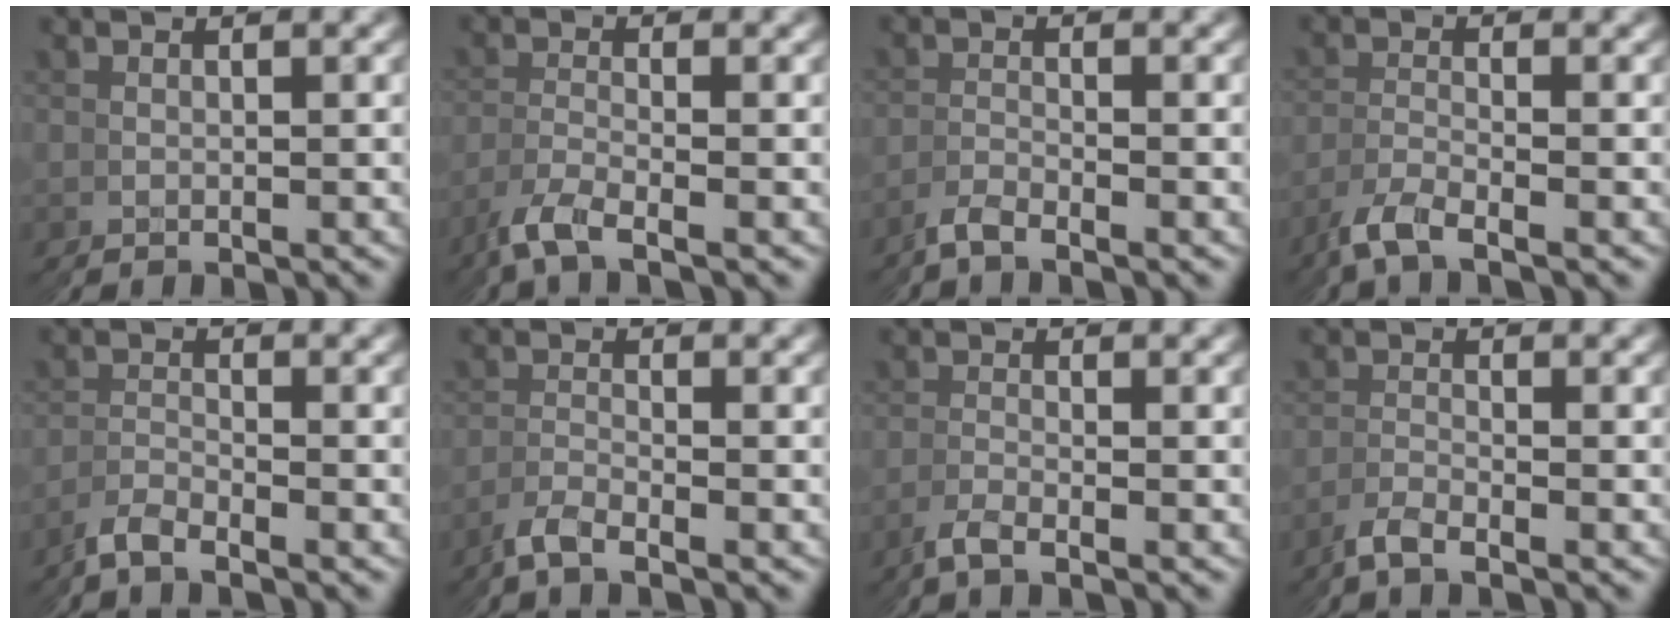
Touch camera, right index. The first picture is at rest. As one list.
[{"total": 1.9, "force": [-1.5, -1.0, -0.6], "torque": [-0.007, 0.004, -0.030]}, {"total": 3.7, "force": [-2.4, -1.6, -2.3], "torque": [0.042, 0.016, -0.054]}, {"total": 2.2, "force": [-1.8, -0.9, -0.8], "torque": [-0.001, 0.008, -0.039]}, {"total": 3.3, "force": [-2.6, -1.0, -1.6], "torque": [0.022, 0.010, -0.057]}, {"total": 2.9, "force": [-2.1, -1.3, -1.5], "torque": [0.017, 0.011, -0.046]}, {"total": 3.0, "force": [-1.9, -1.6, -1.7], "torque": [0.024, 0.013, -0.042]}, {"total": 3.4, "force": [-2.3, -1.6, -2.0], "torque": [0.029, 0.014, -0.050]}]